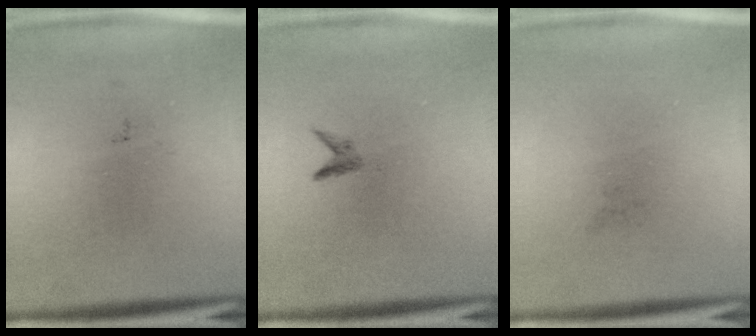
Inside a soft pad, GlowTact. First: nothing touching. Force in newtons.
{"total": 0.8}
{"total": 0.0}